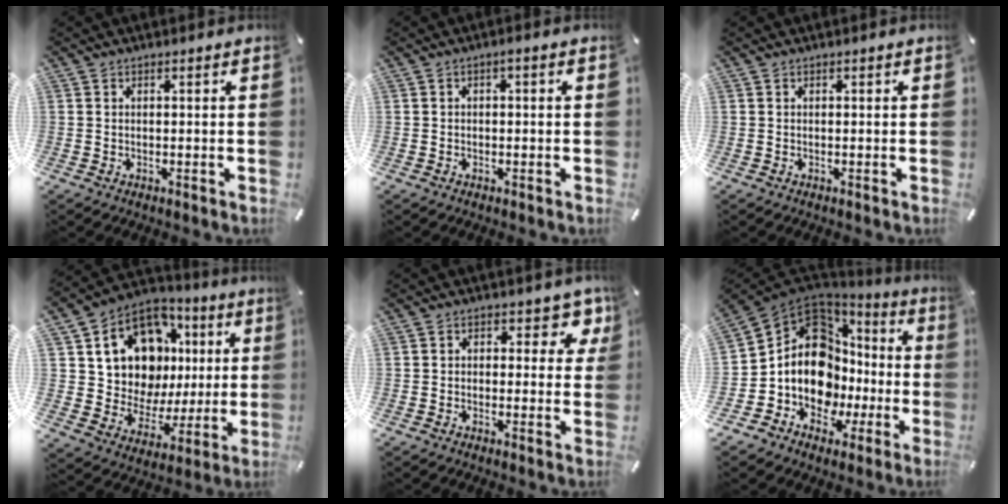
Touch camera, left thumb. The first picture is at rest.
{"total": 1.5, "force": [-0.7, 0.6, 1.2], "torque": [-0.020, 0.003, -0.014]}
{"total": 0.0}
{"total": 15.3, "force": [4.9, 12.8, 6.8], "torque": [-0.124, -0.039, 0.104]}
{"total": 5.9, "force": [1.6, 4.0, 4.0], "torque": [-0.043, -0.004, 0.022]}
{"total": 15.1, "force": [0.8, 12.7, 8.1], "torque": [-0.174, -0.037, 0.022]}